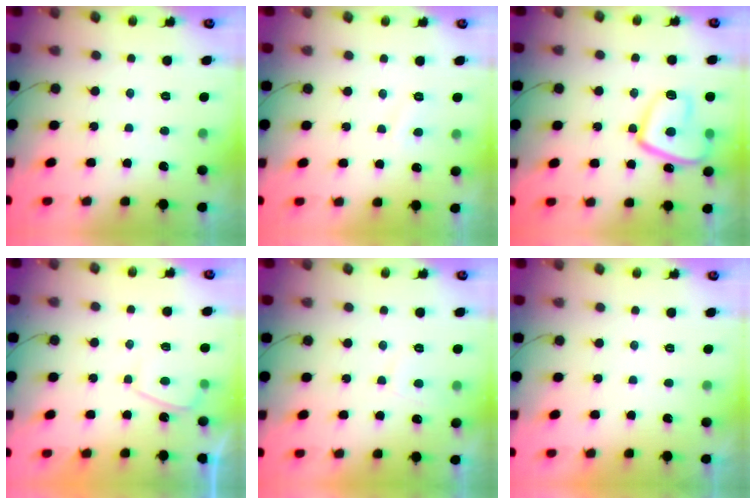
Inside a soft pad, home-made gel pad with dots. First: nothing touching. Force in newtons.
{"total": 4.8, "press": 4.7, "slide": 0.4}
{"total": 15.2, "press": 15.1, "slide": 1.4}
{"total": 3.2, "press": 3.1, "slide": 1.0}
{"total": 2.5, "press": 2.4, "slide": 0.6}
{"total": 2.2, "press": 2.1, "slide": 0.3}